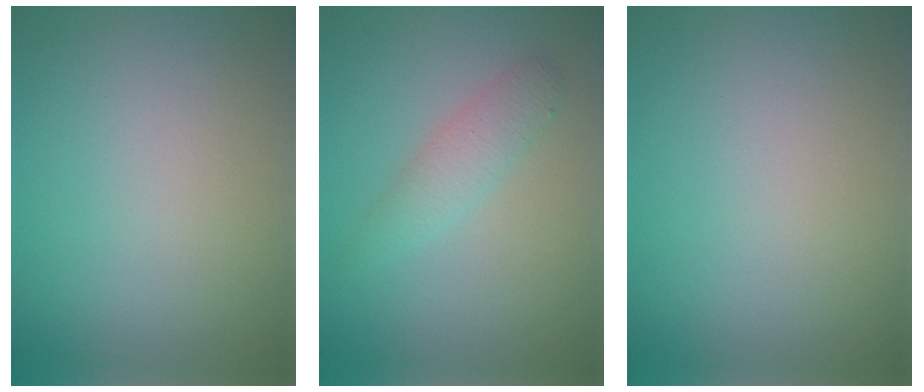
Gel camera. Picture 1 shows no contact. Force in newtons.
{"total": 2.2, "press": 2.2, "slide": 0.1}
{"total": 0.0}